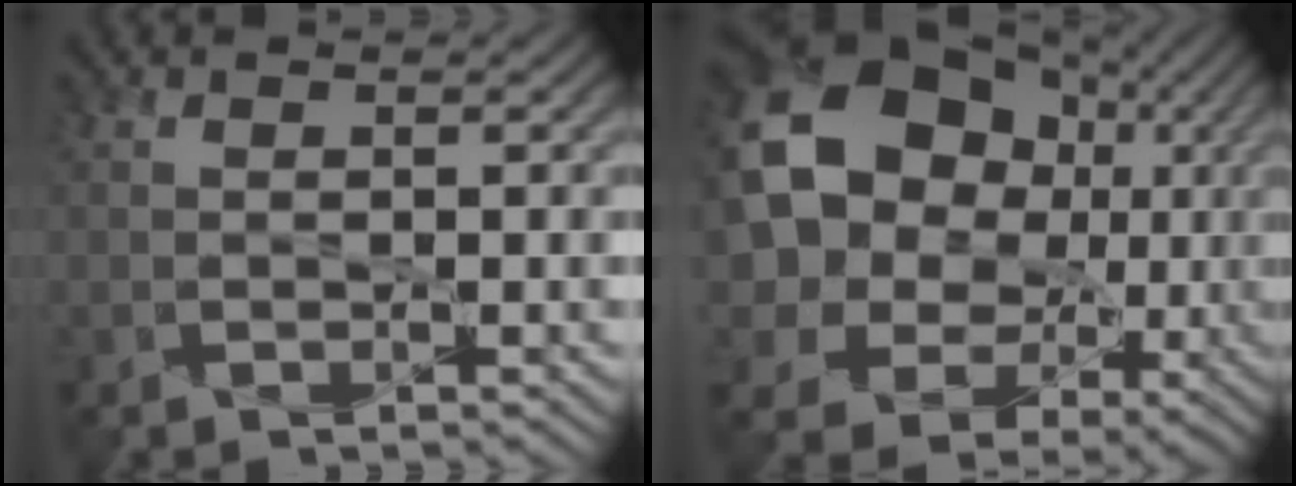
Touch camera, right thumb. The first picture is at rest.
{"total": 19.2, "force": [3.6, 16.6, 9.1], "torque": [-0.259, 0.009, 0.068]}